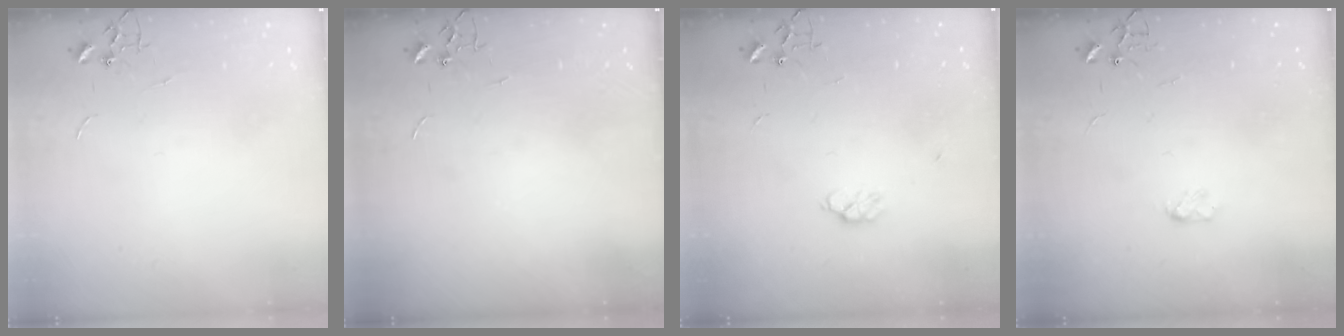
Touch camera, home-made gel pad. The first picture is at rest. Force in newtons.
{"total": 0.0}
{"total": 4.5, "press": 4.4, "slide": 1.1}
{"total": 3.7, "press": 3.7, "slide": 0.5}